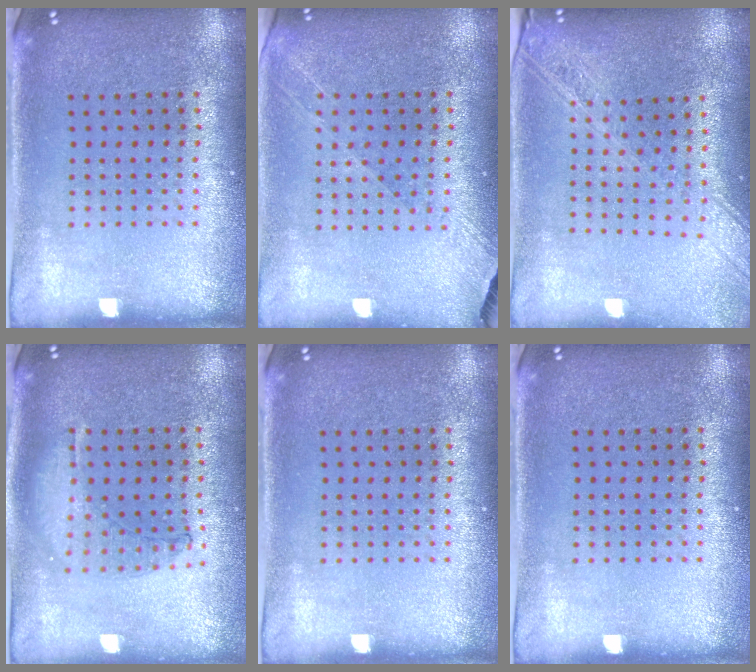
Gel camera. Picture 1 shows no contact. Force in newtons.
{"total": 1.3, "press": 1.2, "slide": 0.6}
{"total": 2.3, "press": 1.9, "slide": 1.2}
{"total": 0.9, "press": 0.9, "slide": 0.2}
{"total": 0.0}
{"total": 0.0}